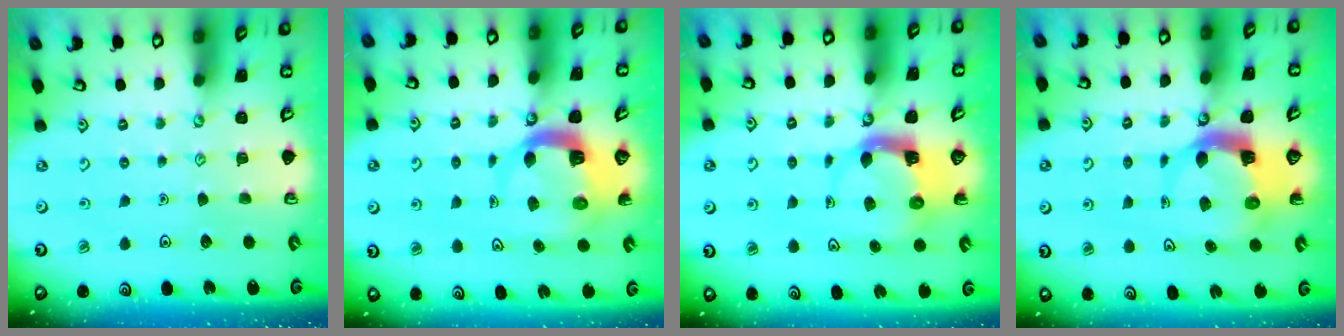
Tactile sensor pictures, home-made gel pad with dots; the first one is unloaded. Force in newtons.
{"total": 5.8, "press": 5.7, "slide": 0.7}
{"total": 4.0, "press": 4.0, "slide": 0.5}
{"total": 5.7, "press": 5.6, "slide": 1.0}